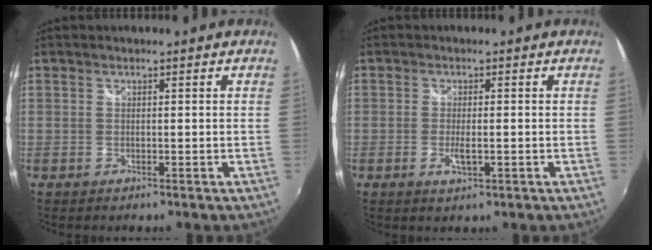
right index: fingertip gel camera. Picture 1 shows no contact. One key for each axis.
{"total": 3.2, "fx": -1.0, "fy": 0.8, "fz": 2.9, "tx": -0.056, "ty": -0.007, "tz": -0.015}